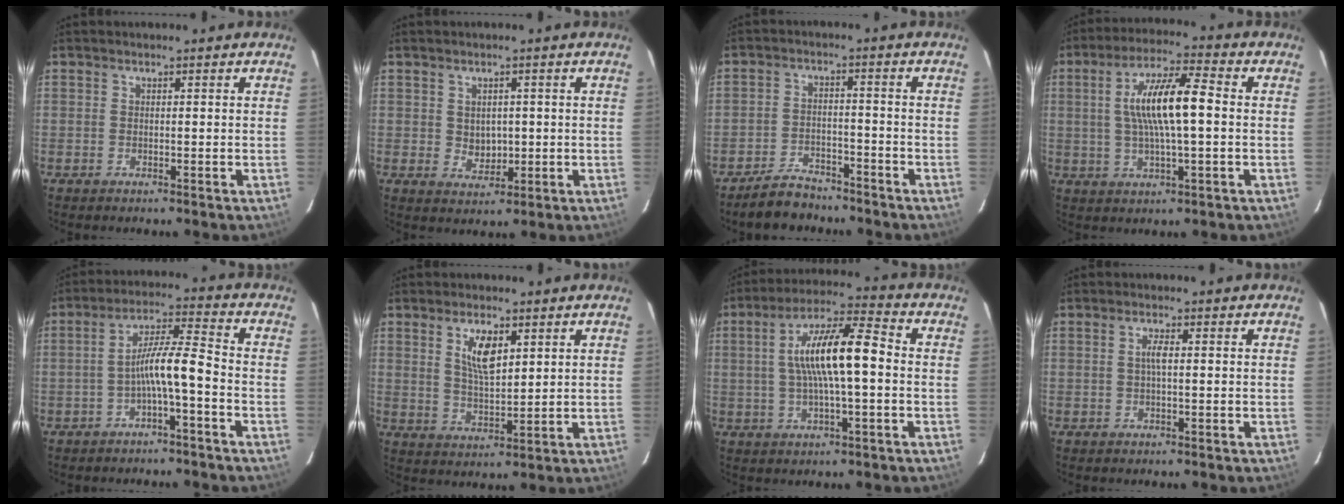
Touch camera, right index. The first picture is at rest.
{"total": 3.8, "force": [0.2, 3.1, 2.1], "torque": [-0.033, 0.002, 0.010]}
{"total": 6.7, "force": [-5.7, 3.0, 1.7], "torque": [-0.059, 0.012, -0.089]}
{"total": 11.6, "force": [0.7, 2.2, 11.4], "torque": [-0.210, 0.010, 0.012]}
{"total": 6.9, "force": [-3.0, 0.3, 6.2], "torque": [-0.131, 0.015, -0.052]}
{"total": 6.8, "force": [2.9, 2.8, 5.4], "torque": [-0.097, 0.000, 0.059]}
{"total": 12.7, "force": [0.1, 2.5, 12.5], "torque": [-0.223, 0.020, 0.001]}
{"total": 1.8, "force": [0.0, 0.2, 1.7], "torque": [-0.034, 0.003, -0.001]}